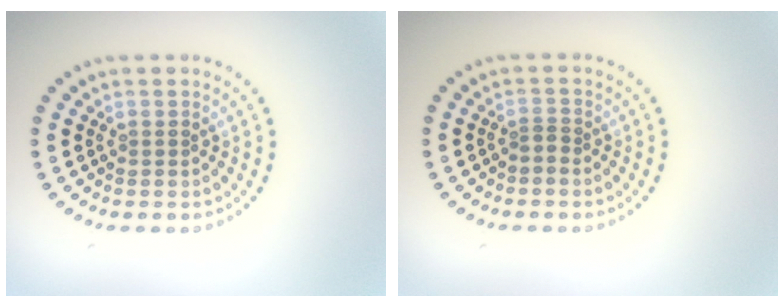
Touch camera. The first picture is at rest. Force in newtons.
{"total": 0.8, "press": 0.4, "slide": 0.6}